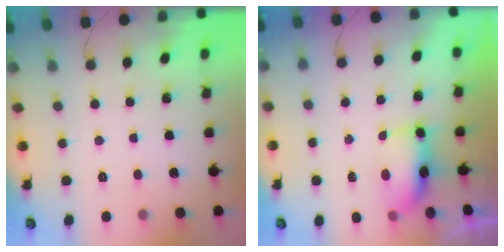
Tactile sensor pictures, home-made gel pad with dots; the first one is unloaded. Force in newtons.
{"total": 6.4, "press": 6.3, "slide": 1.2}